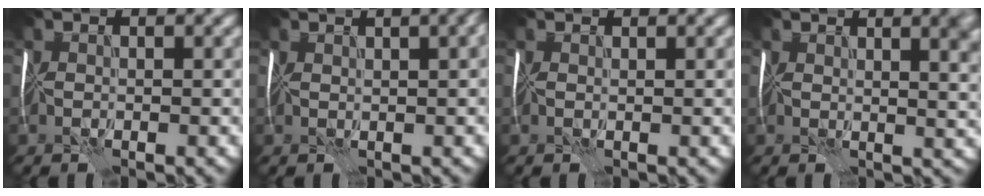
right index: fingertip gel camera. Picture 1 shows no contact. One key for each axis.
{"total": 6.8, "fx": 3.2, "fy": 2.8, "fz": 5.3, "tx": -0.041, "ty": 0.037, "tz": 0.028}
{"total": 1.0, "fx": 0.8, "fy": 0.4, "fz": 0.4, "tx": -0.006, "ty": 0.004, "tz": 0.010}
{"total": 6.0, "fx": 3.0, "fy": 2.5, "fz": 4.6, "tx": -0.013, "ty": 0.013, "tz": 0.038}